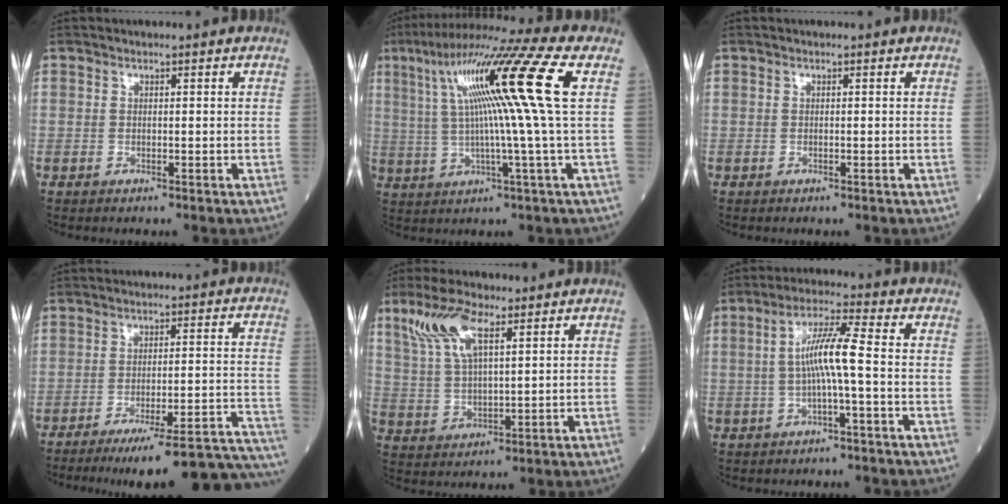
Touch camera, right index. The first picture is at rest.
{"total": 16.4, "force": [4.5, -2.4, 15.6], "torque": [-0.260, 0.031, 0.071]}
{"total": 0.0}
{"total": 22.4, "force": [-20.4, -0.8, 9.1], "torque": [-0.041, 0.000, -0.263]}
{"total": 8.7, "force": [5.0, 2.3, 6.8], "torque": [-0.153, 0.014, 0.108]}
{"total": 6.8, "force": [-0.5, -0.2, 6.8], "torque": [-0.132, 0.013, -0.009]}